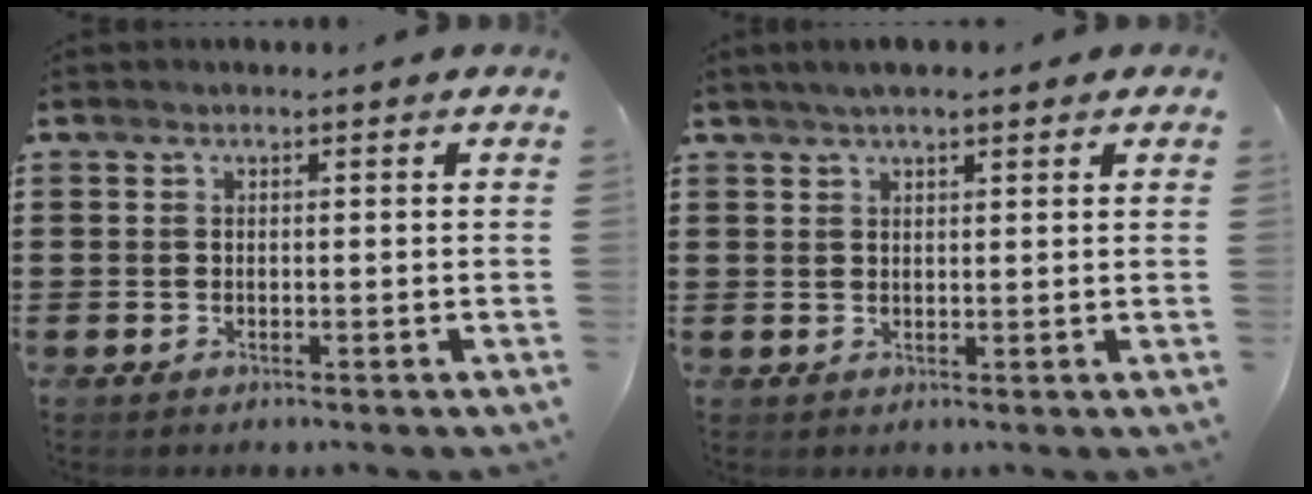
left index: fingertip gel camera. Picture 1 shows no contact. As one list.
[{"total": 2.8, "force": [2.1, 0.8, 1.8], "torque": [-0.038, 0.008, 0.037]}]